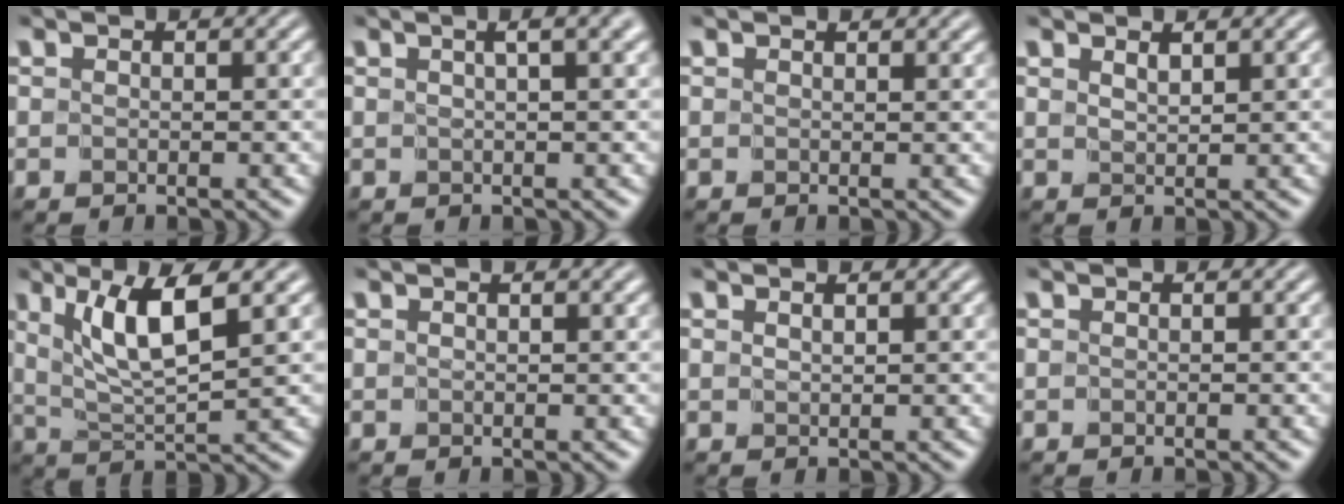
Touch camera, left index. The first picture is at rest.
{"total": 5.6, "force": [2.8, 2.2, 4.3], "torque": [-0.032, 0.023, 0.009]}
{"total": 1.5, "force": [1.1, 0.5, 0.9], "torque": [-0.006, -0.003, 0.010]}
{"total": 1.0, "force": [1.0, 0.0, 0.3], "torque": [-0.002, -0.001, 0.016]}
{"total": 6.1, "force": [2.3, 1.2, 5.5], "torque": [-0.095, -0.004, 0.043]}
{"total": 1.2, "force": [0.7, 0.2, 0.9], "torque": [-0.011, -0.002, 0.009]}
{"total": 0.7, "force": [0.7, 0.0, 0.2], "torque": [0.001, -0.004, 0.007]}
{"total": 0.0}